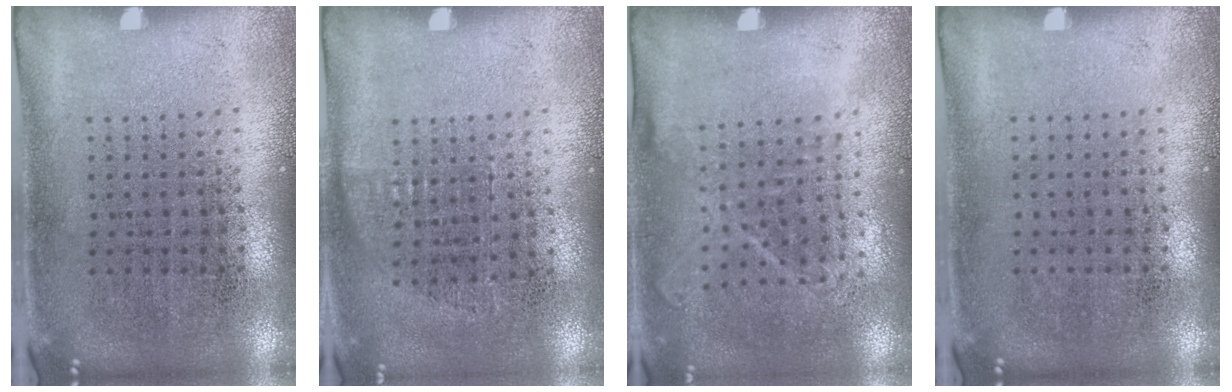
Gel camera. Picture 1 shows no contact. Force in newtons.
{"total": 0.6, "press": 0.5, "slide": 0.3}
{"total": 1.1, "press": 1.0, "slide": 0.5}
{"total": 0.0}